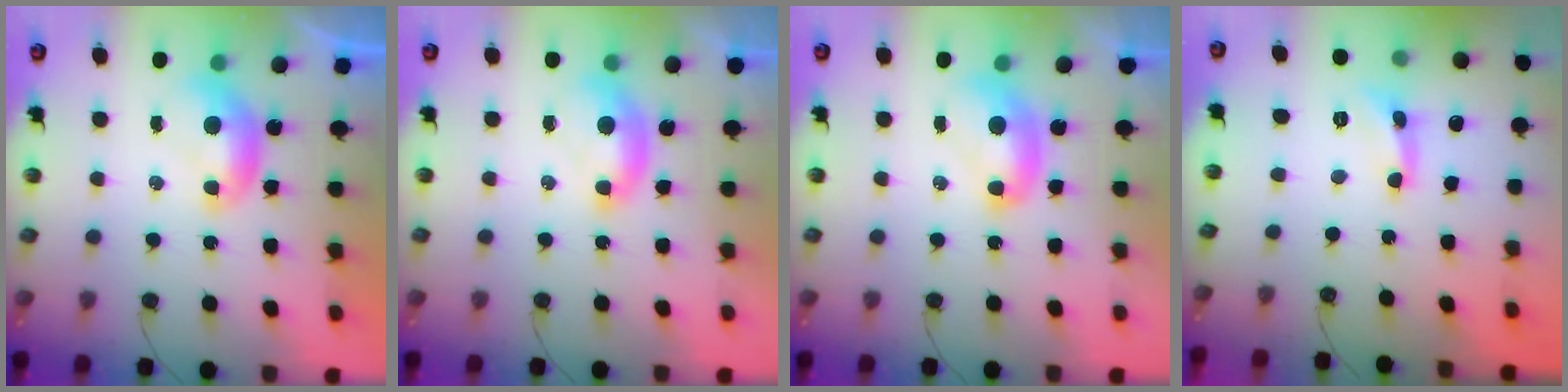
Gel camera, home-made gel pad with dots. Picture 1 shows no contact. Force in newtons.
{"total": 1.5, "press": 1.3, "slide": 0.7}
{"total": 2.4, "press": 2.4, "slide": 0.2}
{"total": 1.4, "press": 1.3, "slide": 0.3}